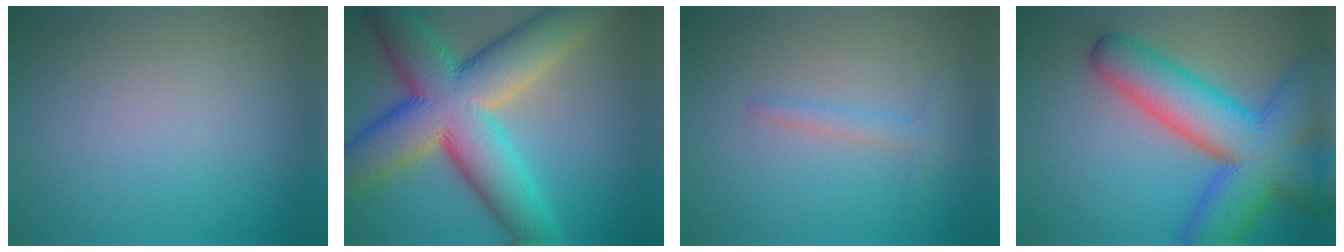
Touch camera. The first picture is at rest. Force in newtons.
{"total": 14.6, "press": 14.6, "slide": 0.7}
{"total": 1.5, "press": 1.5, "slide": 0.1}
{"total": 12.1, "press": 12.1, "slide": 0.4}